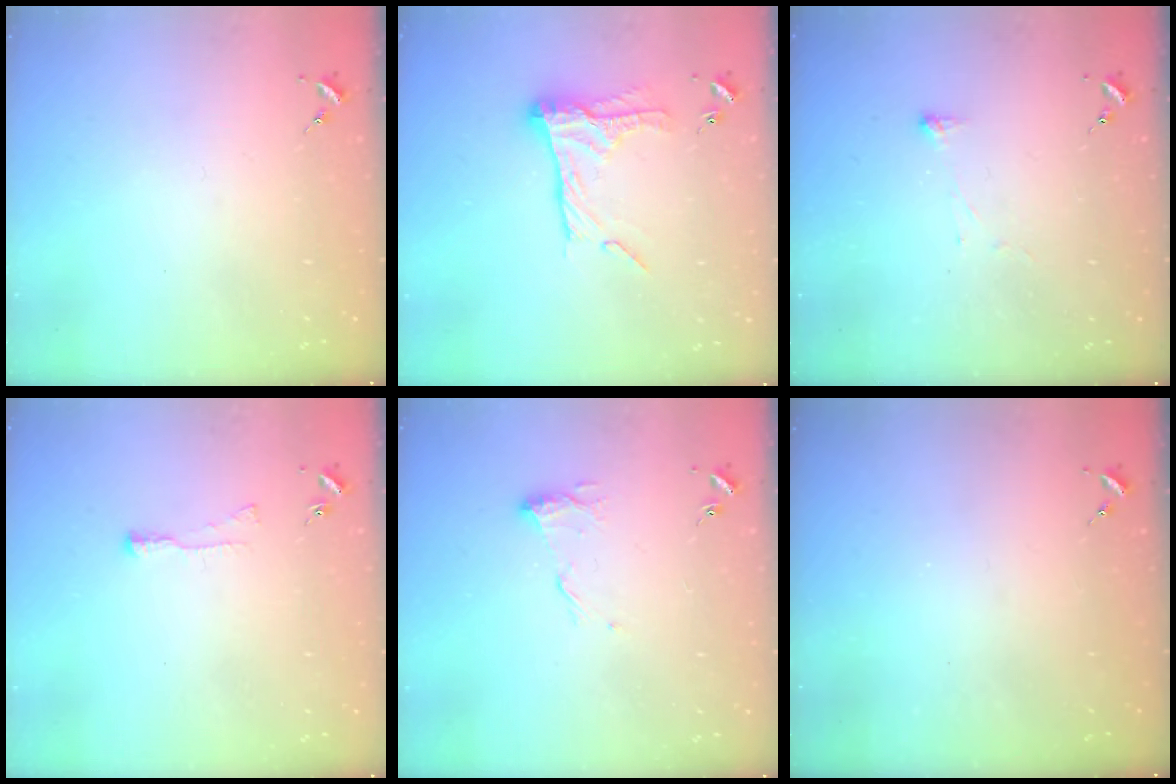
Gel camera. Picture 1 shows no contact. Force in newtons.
{"total": 16.3, "press": 16.2, "slide": 1.1}
{"total": 2.9, "press": 2.8, "slide": 0.5}
{"total": 5.6, "press": 5.5, "slide": 0.7}
{"total": 7.9, "press": 7.9, "slide": 0.3}
{"total": 0.0}